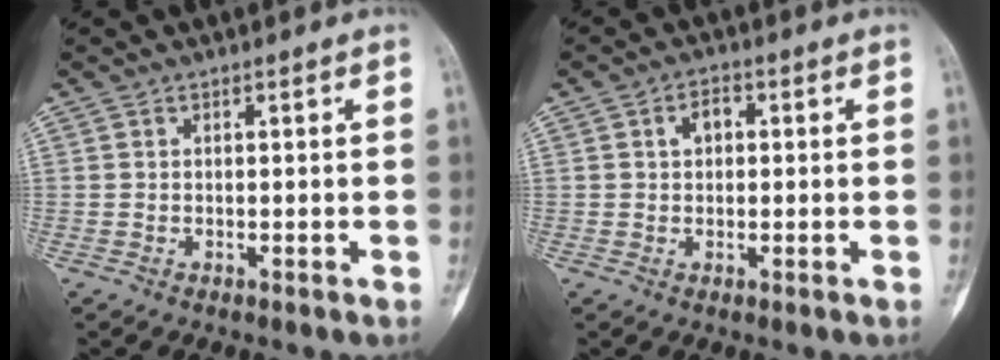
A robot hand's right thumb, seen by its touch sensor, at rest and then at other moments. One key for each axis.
{"total": 3.2, "fx": 0.5, "fy": 2.3, "fz": 2.2, "tx": -0.024, "ty": 0.012, "tz": 0.004}